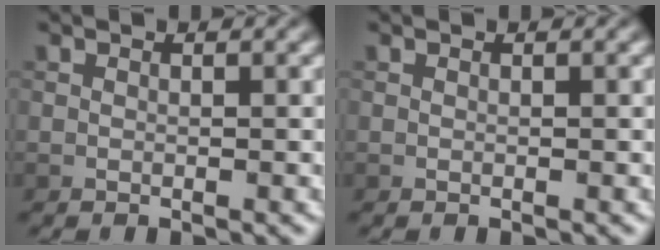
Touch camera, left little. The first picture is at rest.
{"total": 0.0}